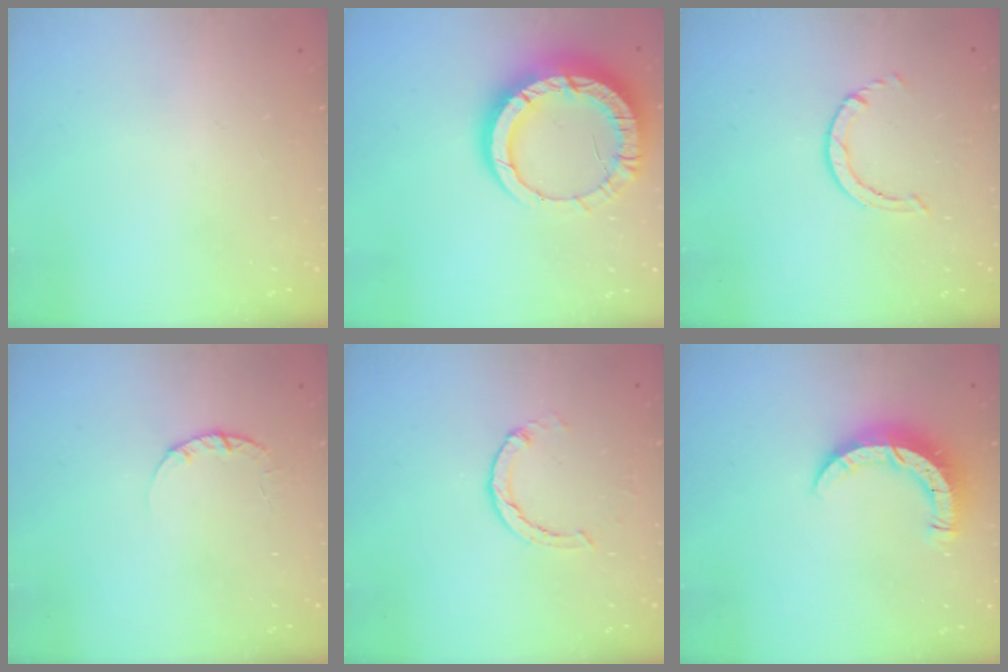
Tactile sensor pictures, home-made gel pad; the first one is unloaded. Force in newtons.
{"total": 17.7, "press": 17.7, "slide": 1.5}
{"total": 0.6, "press": 0.6, "slide": 0.1}
{"total": 2.4, "press": 2.4, "slide": 0.3}
{"total": 2.0, "press": 2.0, "slide": 0.2}
{"total": 8.4, "press": 8.3, "slide": 0.6}